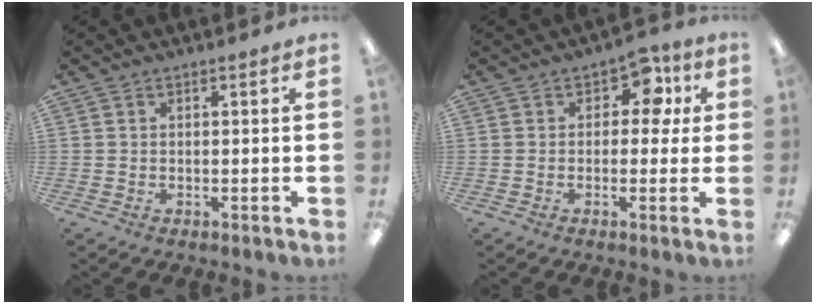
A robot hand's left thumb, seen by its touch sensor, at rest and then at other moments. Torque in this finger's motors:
{"motor_torque": [-0.06, 0.20, -0.39, 0.31, -0.03]}